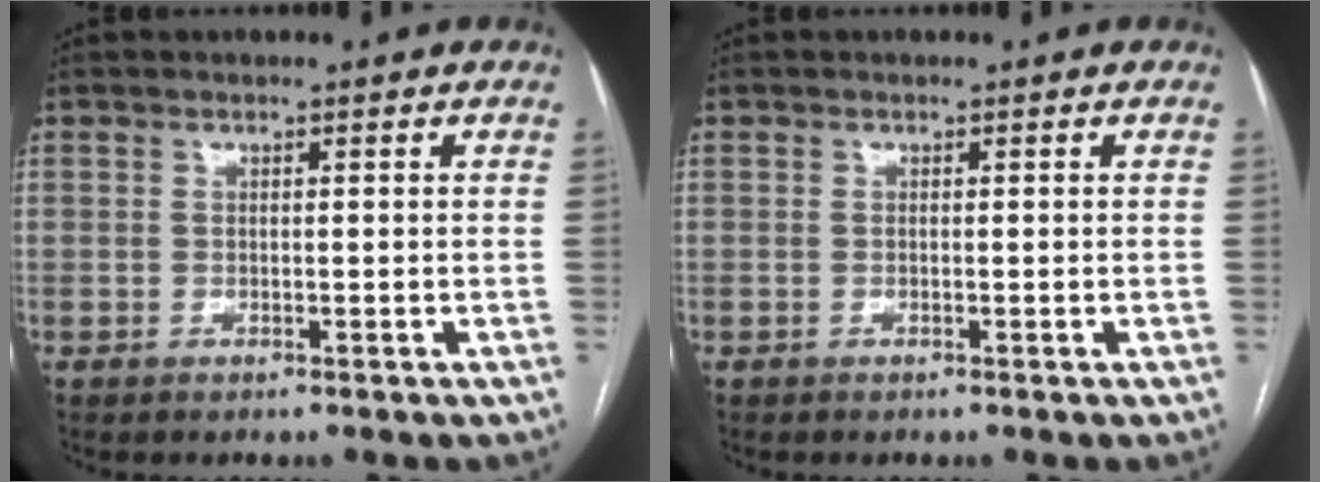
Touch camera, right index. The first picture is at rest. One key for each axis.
{"total": 0.0}